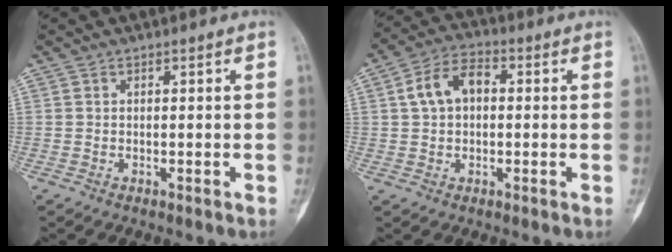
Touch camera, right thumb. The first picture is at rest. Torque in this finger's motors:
{"motor_torque": [-0.60, 0.60, 0.12, 0.24, -0.05]}